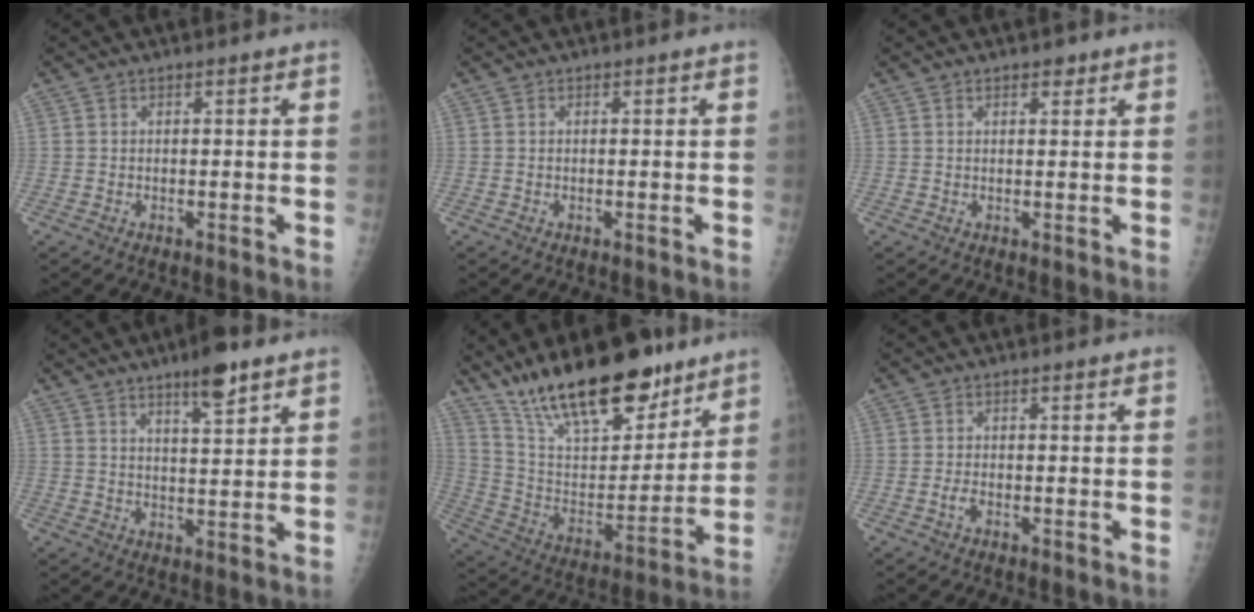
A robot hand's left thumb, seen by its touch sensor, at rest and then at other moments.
{"total": 0.0}
{"total": 1.8, "force": [1.3, 0.9, 0.9], "torque": [-0.005, -0.006, 0.015]}
{"total": 7.5, "force": [5.0, 1.6, 5.3], "torque": [-0.077, -0.029, 0.081]}
{"total": 24.1, "force": [17.6, 8.9, 13.9], "torque": [-0.191, -0.079, 0.302]}
{"total": 1.3, "force": [-0.6, 0.5, 1.0], "torque": [-0.024, 0.000, -0.012]}